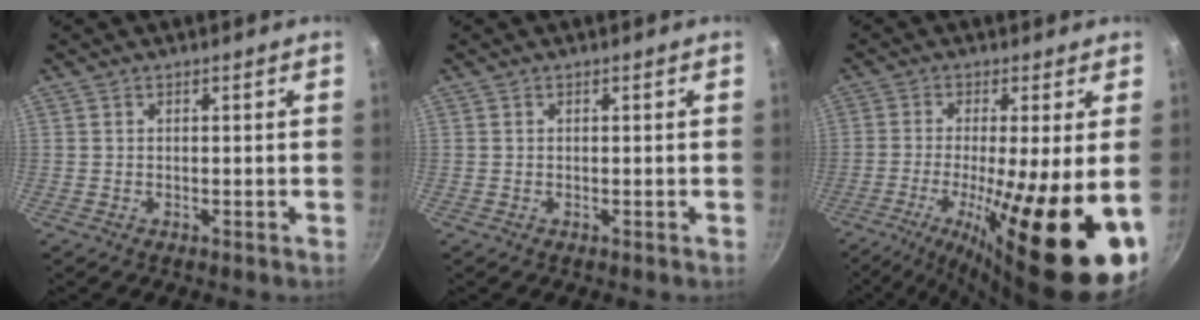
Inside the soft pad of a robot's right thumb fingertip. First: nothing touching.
{"total": 0.0}
{"total": 21.3, "force": [-6.0, 3.9, 20.1], "torque": [-0.317, -0.018, -0.091]}